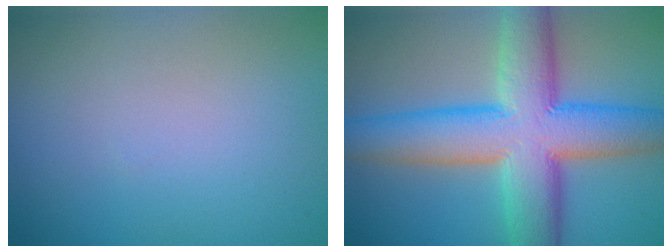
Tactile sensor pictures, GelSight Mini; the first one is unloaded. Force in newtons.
{"total": 11.3, "press": 11.3, "slide": 0.6}